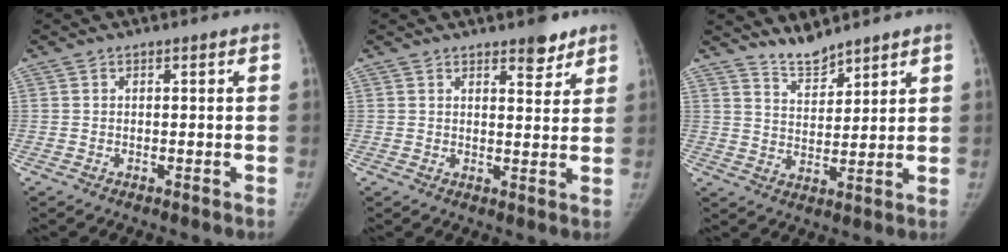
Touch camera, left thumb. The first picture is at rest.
{"total": 4.8, "force": [3.5, 1.9, 2.6], "torque": [-0.015, -0.024, 0.049]}
{"total": 5.3, "force": [5.1, 1.2, 1.1], "torque": [-0.008, -0.043, 0.100]}